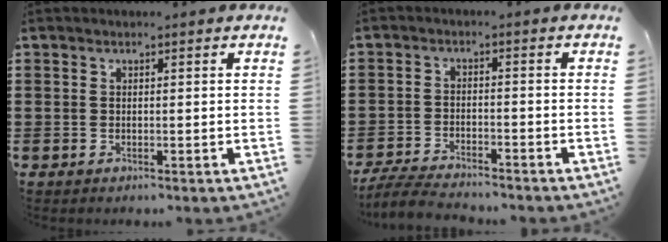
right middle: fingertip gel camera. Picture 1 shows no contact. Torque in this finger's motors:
{"motor_torque": [0.33, -0.26, 0.04, 0.02]}